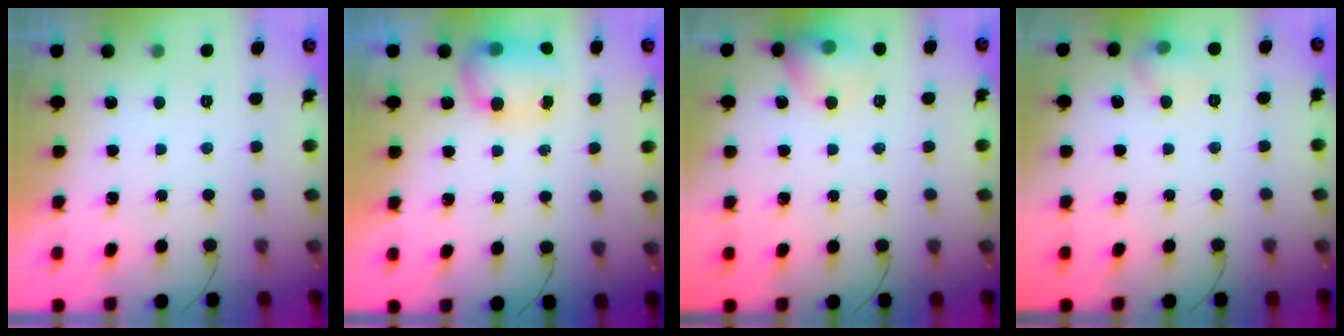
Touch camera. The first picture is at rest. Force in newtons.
{"total": 9.6, "press": 8.5, "slide": 4.4}
{"total": 9.8, "press": 9.6, "slide": 1.5}
{"total": 5.8, "press": 5.5, "slide": 1.7}